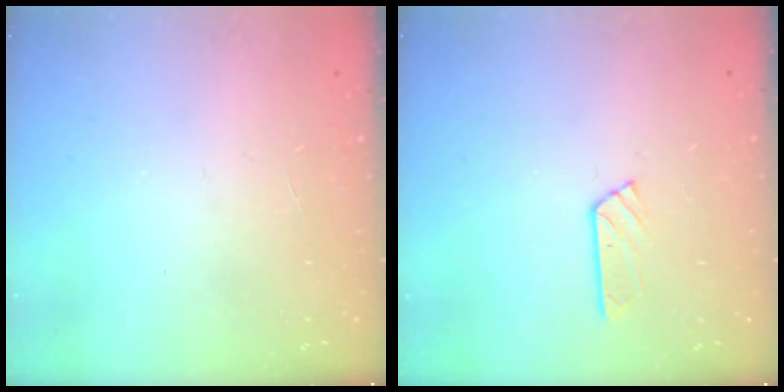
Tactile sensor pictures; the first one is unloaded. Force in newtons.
{"total": 3.3, "press": 3.3, "slide": 0.3}